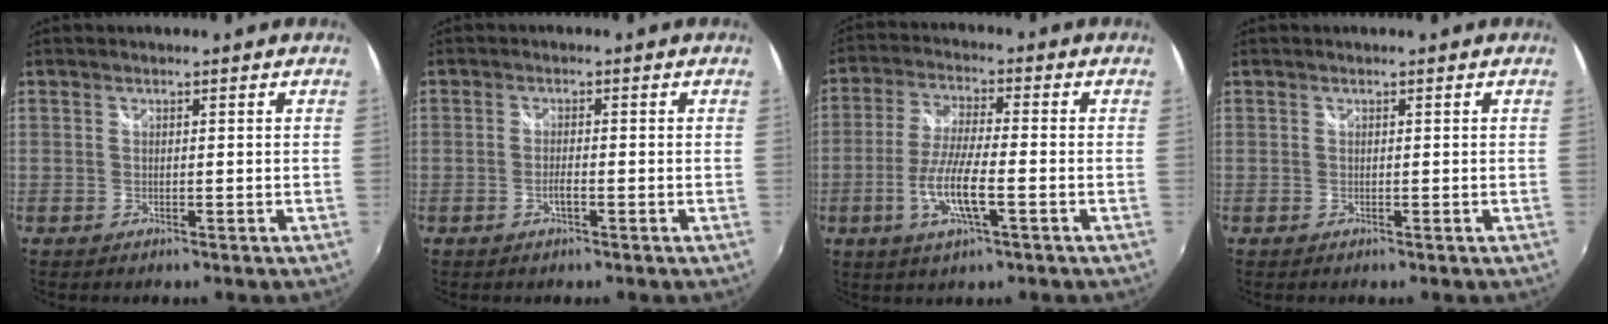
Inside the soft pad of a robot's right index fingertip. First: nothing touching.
{"total": 1.7, "force": [-0.9, 0.3, 1.4], "torque": [-0.033, 0.001, -0.018]}
{"total": 9.3, "force": [-3.1, 1.7, 8.6], "torque": [-0.174, -0.008, -0.060]}
{"total": 0.0}